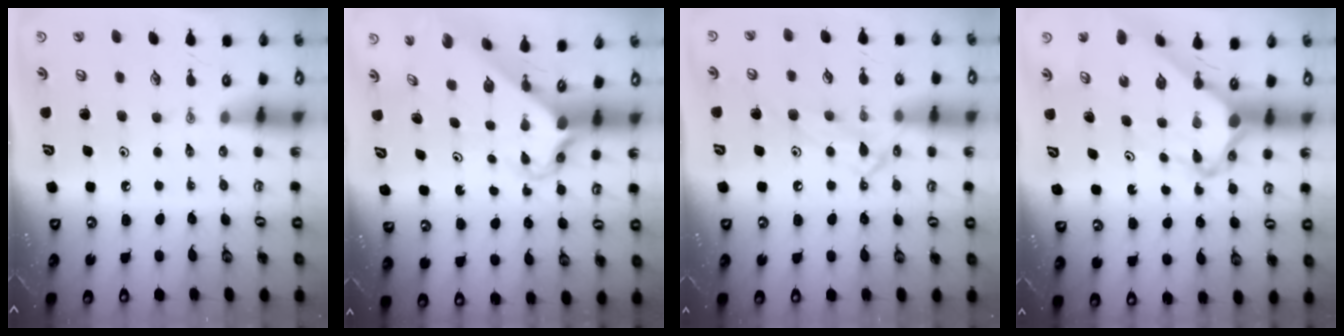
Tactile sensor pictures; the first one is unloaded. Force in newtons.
{"total": 2.8, "press": 2.8, "slide": 0.2}
{"total": 11.3, "press": 11.3, "slide": 0.8}
{"total": 6.3, "press": 6.3, "slide": 0.5}